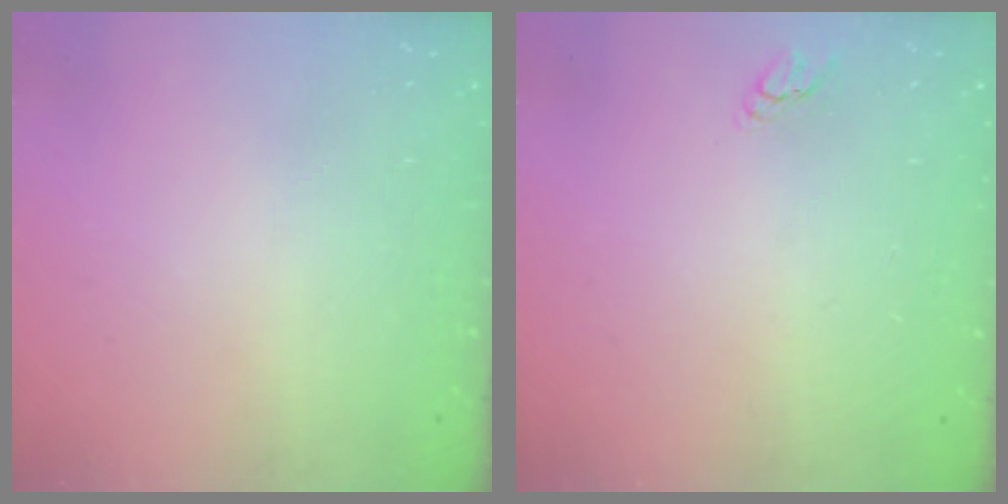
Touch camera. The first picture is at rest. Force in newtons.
{"total": 2.9, "press": 2.9, "slide": 0.2}